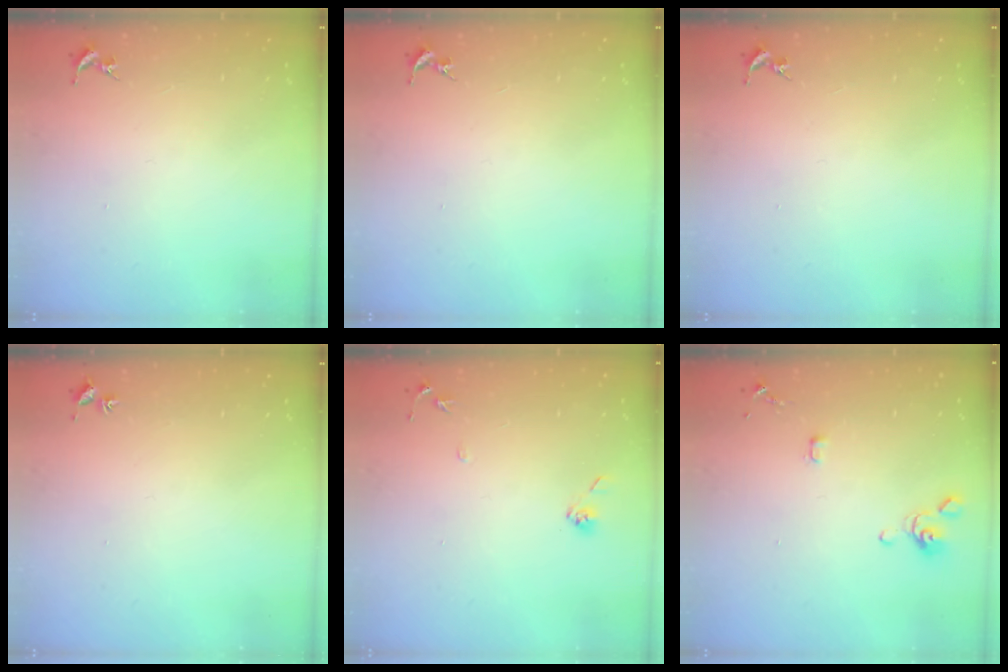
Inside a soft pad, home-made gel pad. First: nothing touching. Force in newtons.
{"total": 0.0}
{"total": 0.0}
{"total": 1.7, "press": 1.7, "slide": 0.2}
{"total": 6.3, "press": 6.2, "slide": 1.0}
{"total": 3.7, "press": 3.6, "slide": 0.9}